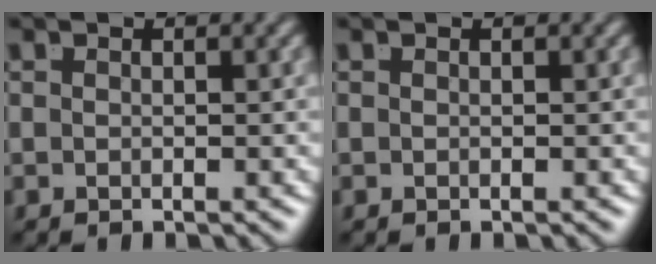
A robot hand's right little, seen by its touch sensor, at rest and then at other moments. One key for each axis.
{"total": 0.0}